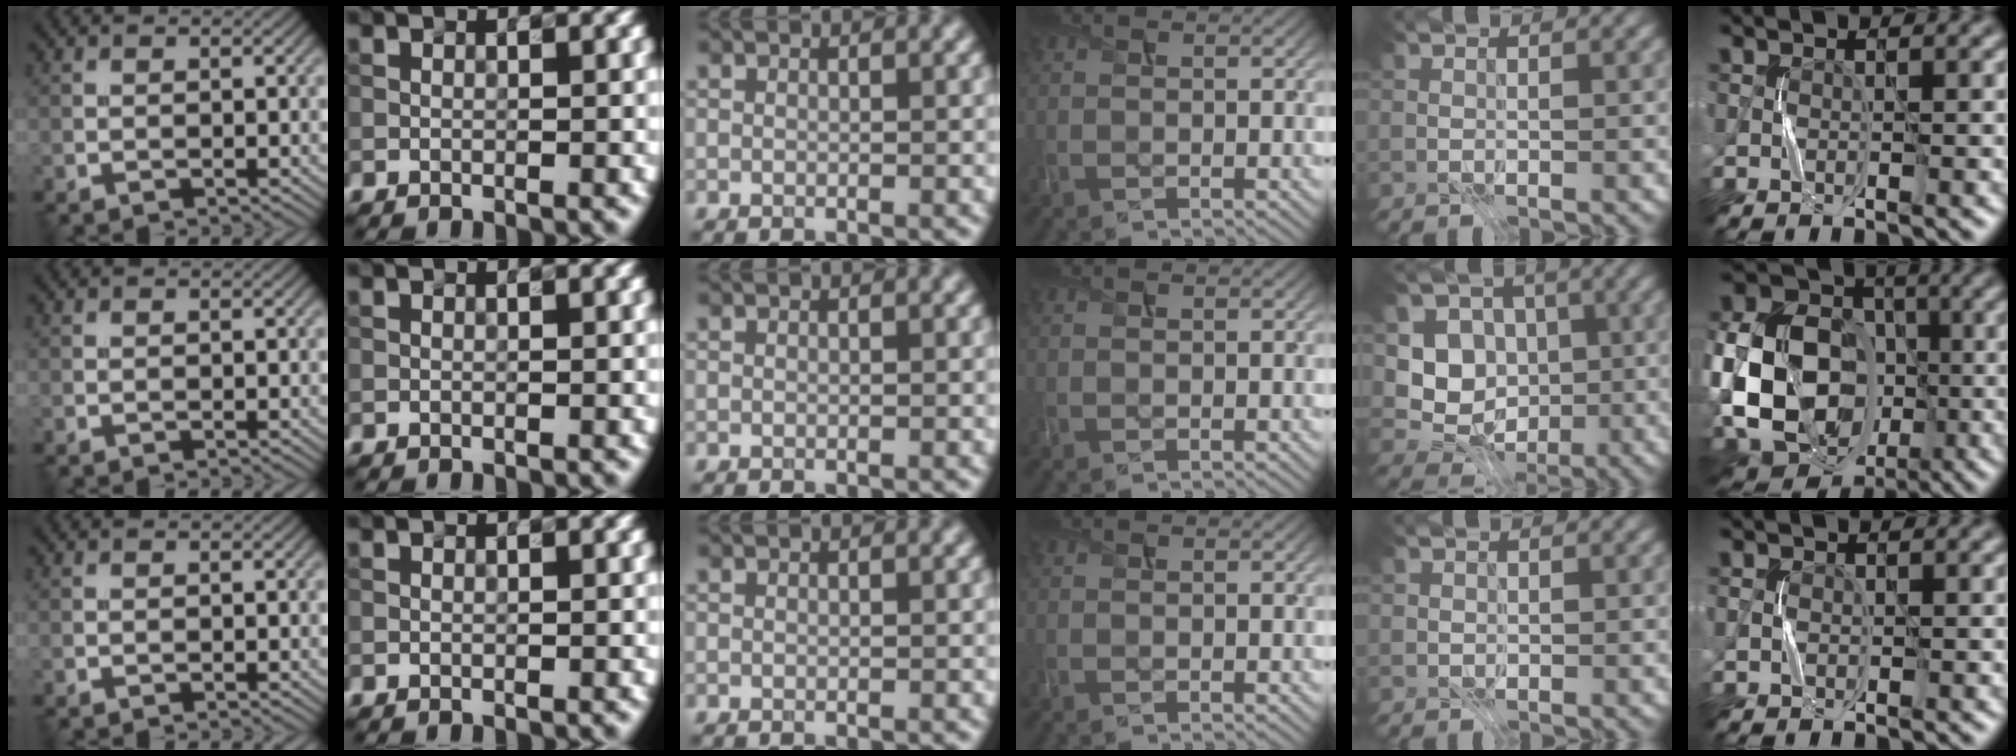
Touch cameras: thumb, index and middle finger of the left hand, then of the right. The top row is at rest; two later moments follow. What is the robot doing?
{"motion": "press", "object": "stapler"}